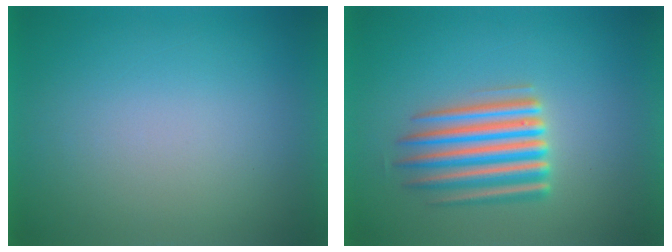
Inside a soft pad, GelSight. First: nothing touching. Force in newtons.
{"total": 5.7}